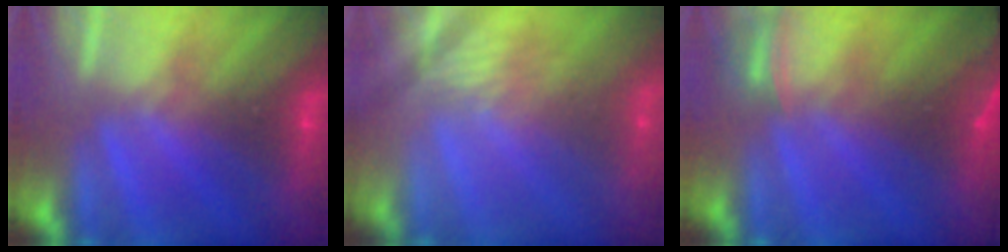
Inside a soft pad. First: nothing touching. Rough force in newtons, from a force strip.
{"total": 2.3}
{"total": 2.6}